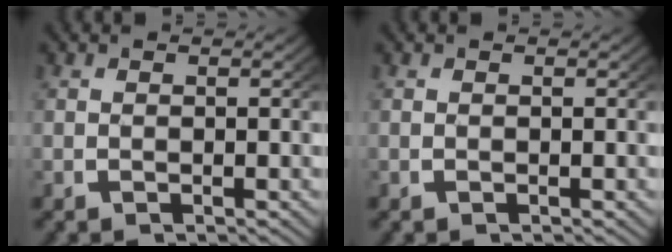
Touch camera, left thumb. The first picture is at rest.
{"total": 0.0}